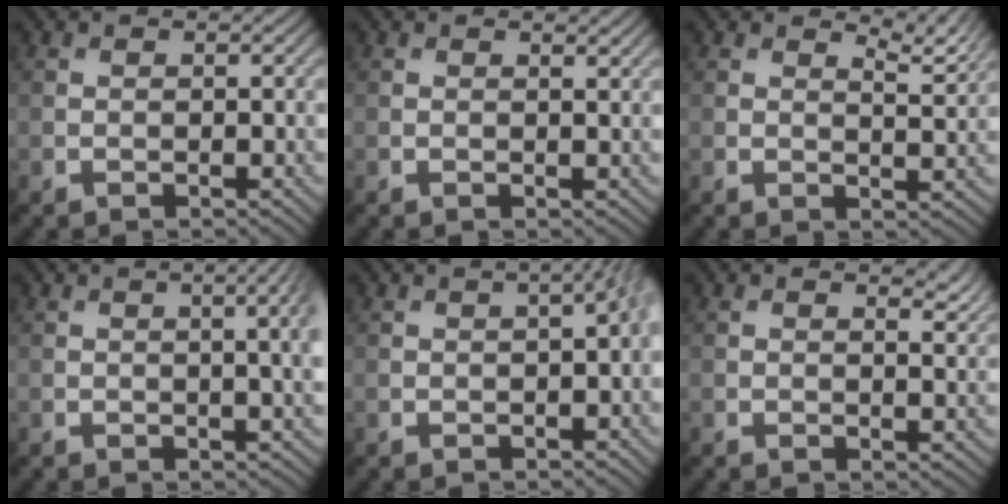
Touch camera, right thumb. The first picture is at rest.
{"total": 0.6, "force": [0.5, 0.1, 0.3], "torque": [-0.005, -0.001, 0.008]}
{"total": 3.4, "force": [2.8, 0.7, 1.9], "torque": [-0.032, -0.008, 0.046]}
{"total": 4.9, "force": [0.7, 1.3, 4.7], "torque": [-0.050, 0.013, 0.008]}
{"total": 4.0, "force": [0.0, 1.3, 3.8], "torque": [-0.036, 0.008, 0.006]}
{"total": 2.1, "force": [1.5, 0.6, 1.3], "torque": [-0.019, -0.009, 0.025]}